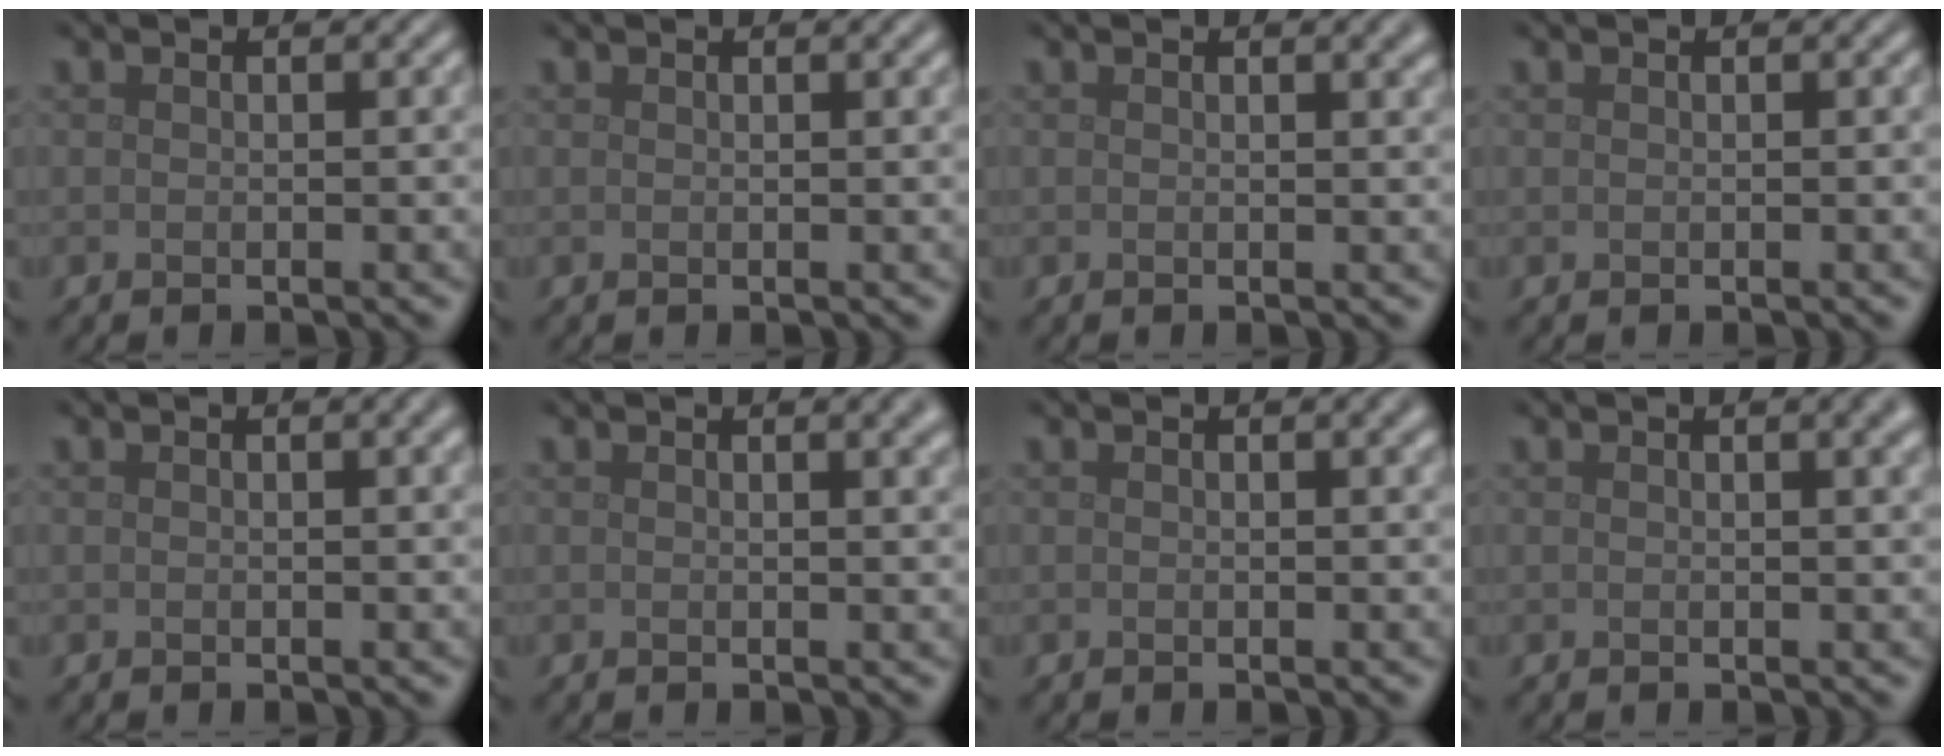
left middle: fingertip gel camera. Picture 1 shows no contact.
{"total": 1.1, "force": [0.7, 0.3, 0.8], "torque": [-0.008, 0.005, 0.011]}
{"total": 1.9, "force": [1.0, 0.7, 1.5], "torque": [-0.006, 0.007, 0.012]}
{"total": 0.0}
{"total": 1.6, "force": [0.7, 0.5, 1.4], "torque": [-0.013, 0.006, 0.008]}
{"total": 2.9, "force": [1.4, 1.1, 2.3], "torque": [-0.011, 0.007, 0.016]}
{"total": 1.6, "force": [0.8, 0.5, 1.4], "torque": [-0.010, 0.006, 0.009]}
{"total": 3.5, "force": [1.6, 1.4, 2.8], "torque": [-0.015, 0.011, 0.013]}